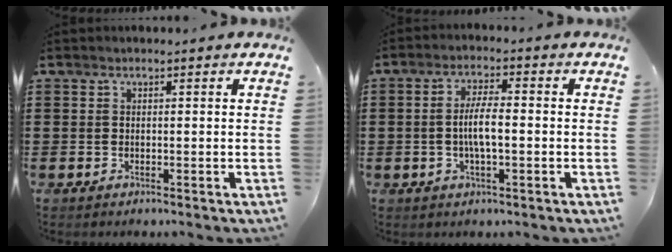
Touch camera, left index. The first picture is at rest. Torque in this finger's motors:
{"motor_torque": [1.26, 0.11, 0.23, 0.08]}